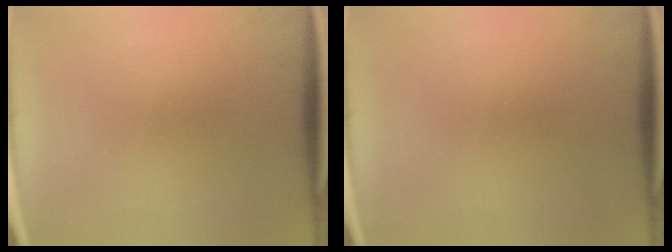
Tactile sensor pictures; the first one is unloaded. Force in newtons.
{"total": 0.0}